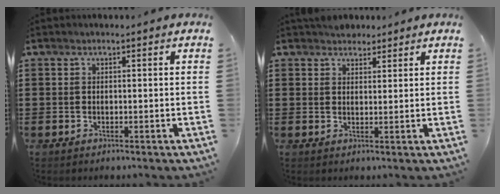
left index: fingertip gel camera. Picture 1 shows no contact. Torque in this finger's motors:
{"motor_torque": [0.27, -0.16, 0.10, 0.00]}